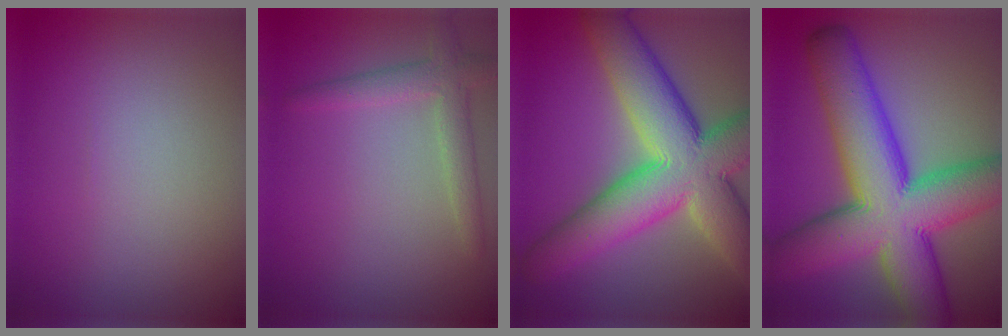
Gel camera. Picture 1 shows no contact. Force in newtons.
{"total": 2.7, "press": 2.7, "slide": 0.1}
{"total": 13.2, "press": 13.2, "slide": 0.8}
{"total": 14.8, "press": 14.8, "slide": 0.5}